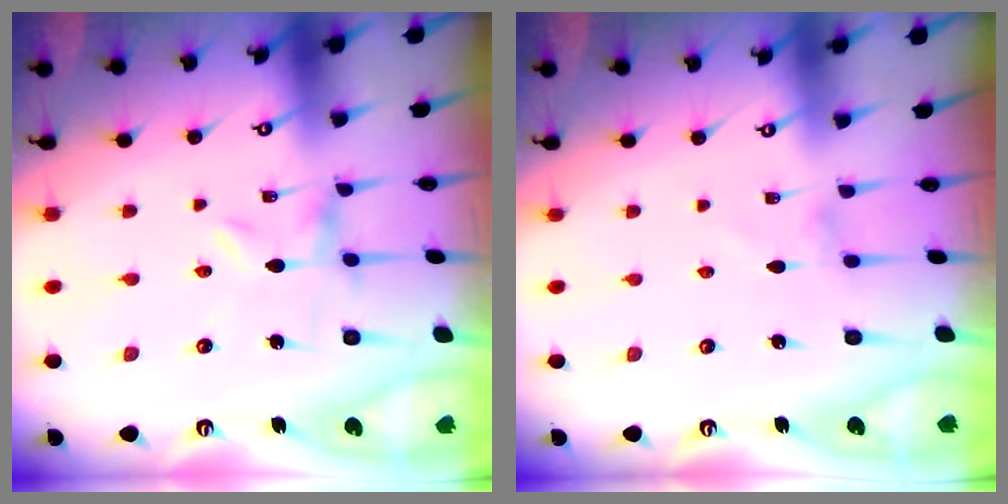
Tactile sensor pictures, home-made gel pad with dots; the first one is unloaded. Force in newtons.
{"total": 0.0}